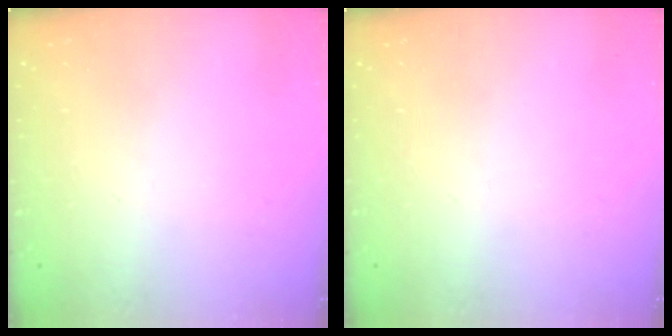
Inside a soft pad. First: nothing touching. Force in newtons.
{"total": 0.0}